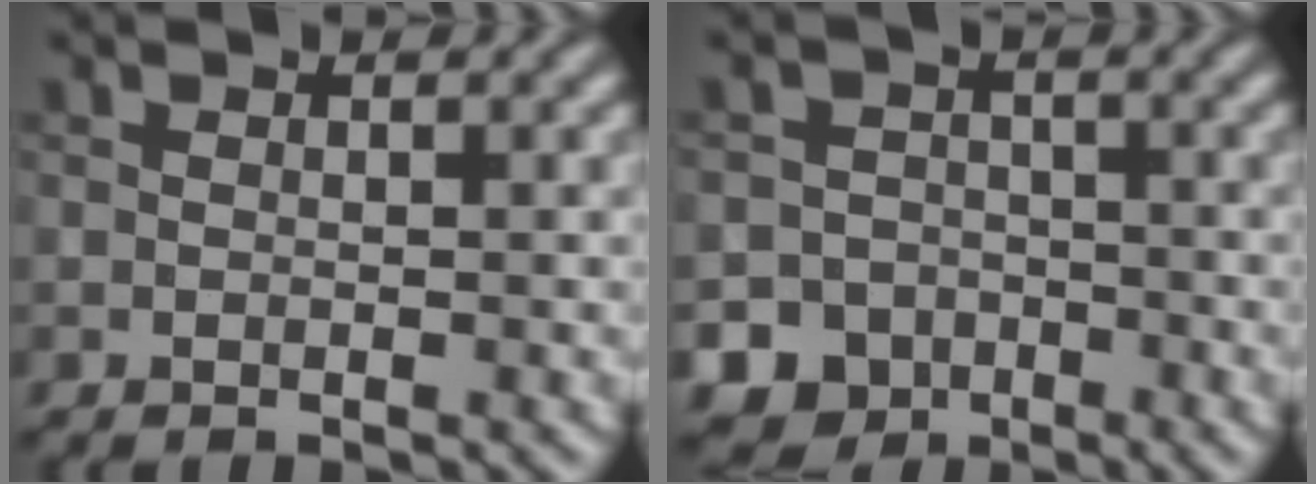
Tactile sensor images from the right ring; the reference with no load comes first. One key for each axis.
{"total": 7.8, "fx": -4.9, "fy": 6.0, "fz": 0.8, "tx": 0.006, "ty": -0.023, "tz": -0.092}